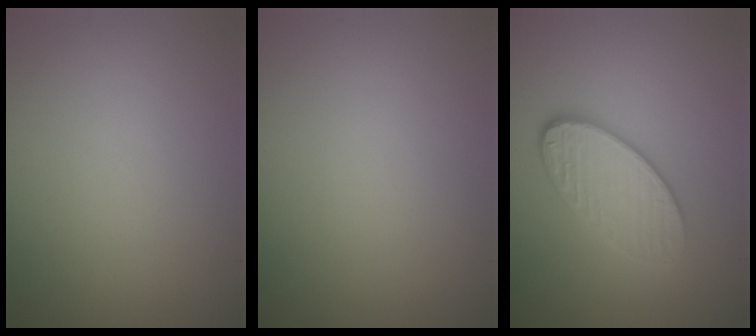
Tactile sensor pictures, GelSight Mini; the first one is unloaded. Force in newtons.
{"total": 0.0}
{"total": 4.2, "press": 3.5, "slide": 2.4}